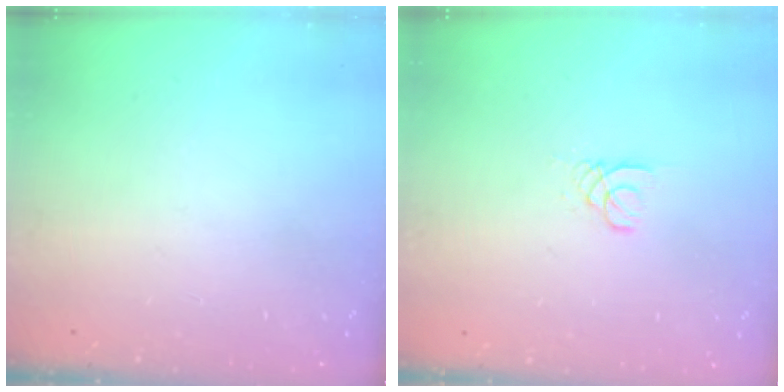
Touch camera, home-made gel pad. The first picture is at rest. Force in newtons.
{"total": 1.8, "press": 1.8, "slide": 0.2}